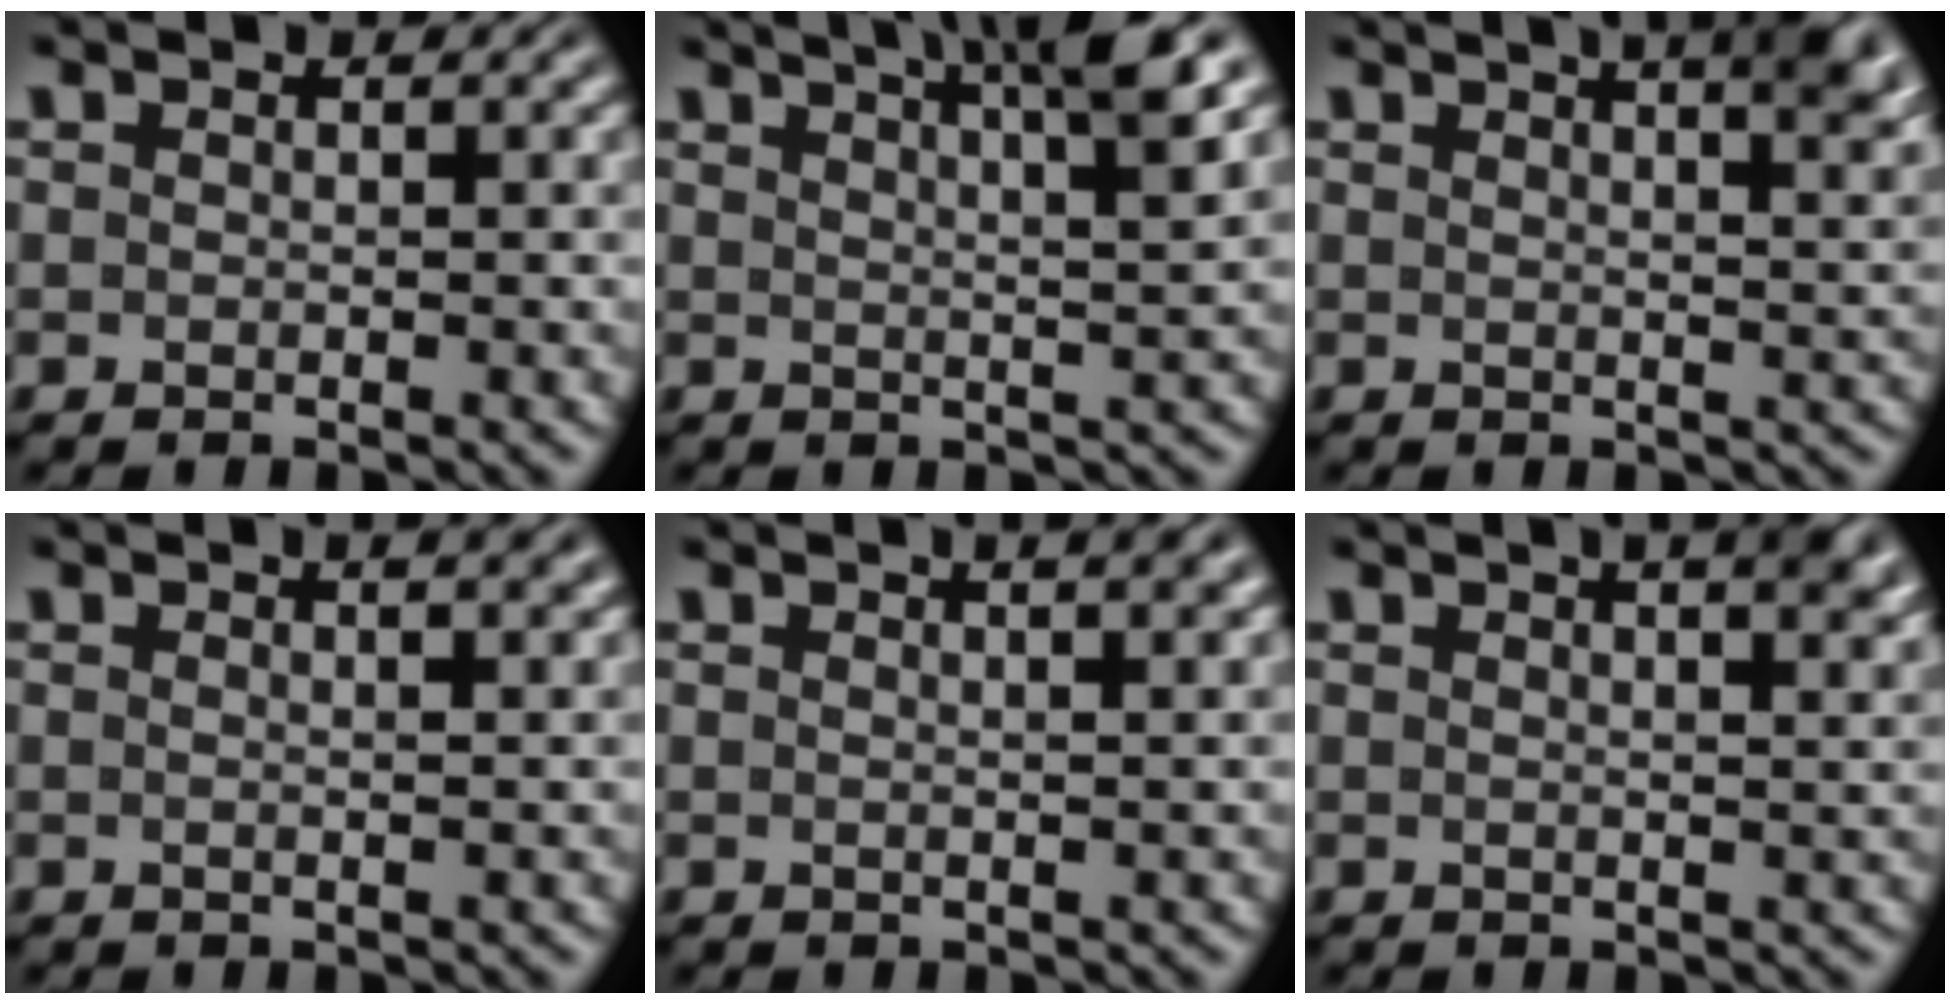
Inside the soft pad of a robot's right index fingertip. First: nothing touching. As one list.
[{"total": 7.2, "force": [4.8, 1.4, 5.2], "torque": [-0.058, 0.015, 0.069]}, {"total": 8.7, "force": [4.9, 2.8, 6.7], "torque": [-0.062, 0.021, 0.066]}, {"total": 2.4, "force": [1.0, 0.0, 2.2], "torque": [-0.019, 0.004, 0.012]}, {"total": 2.8, "force": [1.4, 0.0, 2.5], "torque": [-0.021, 0.004, 0.021]}, {"total": 4.9, "force": [2.6, 0.9, 4.1], "torque": [-0.037, 0.009, 0.037]}]